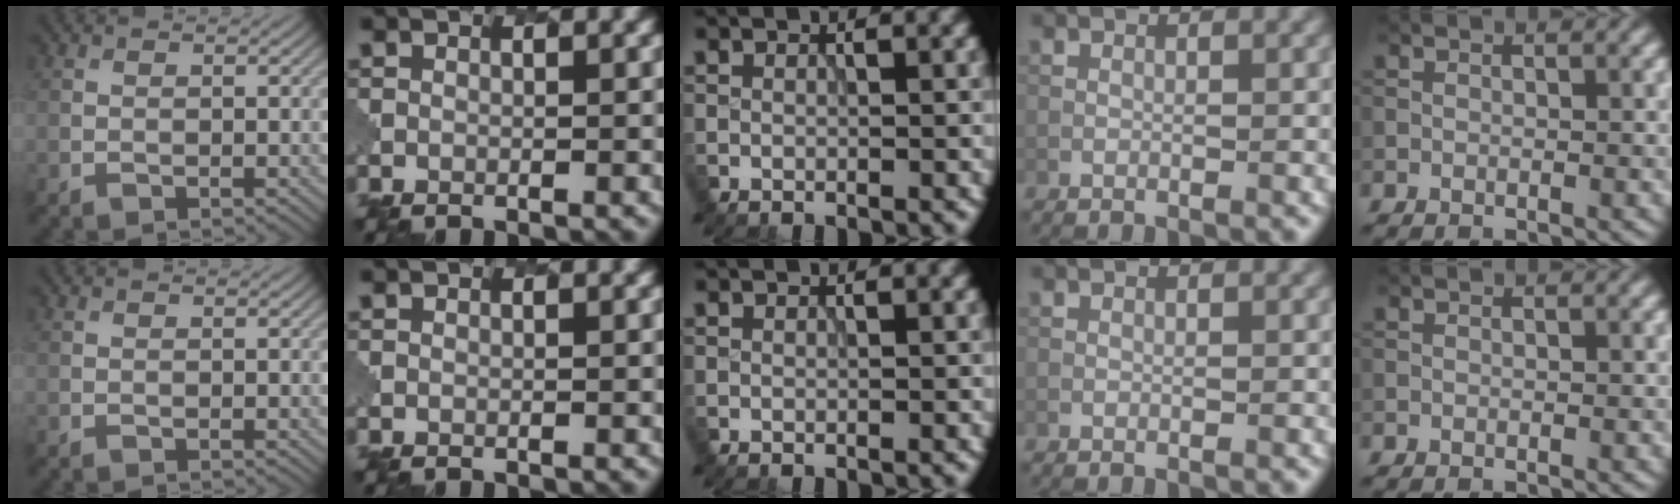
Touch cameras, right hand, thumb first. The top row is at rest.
{}